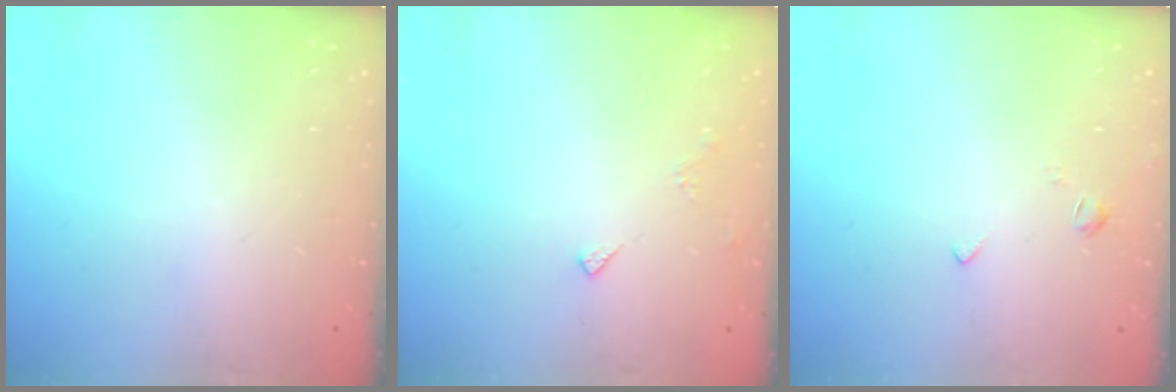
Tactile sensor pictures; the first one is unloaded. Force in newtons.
{"total": 3.5, "press": 3.5, "slide": 0.5}
{"total": 2.2, "press": 2.2, "slide": 0.5}